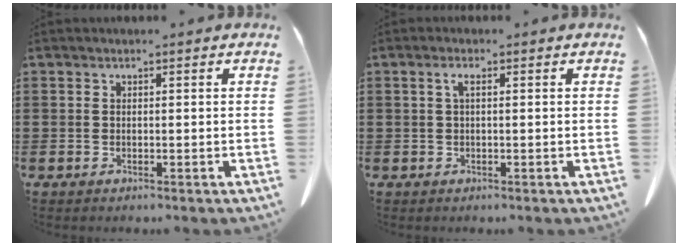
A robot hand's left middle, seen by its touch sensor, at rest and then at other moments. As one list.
[{"total": 1.7, "force": [0.2, 0.4, 1.6], "torque": [-0.032, 0.001, 0.003]}]